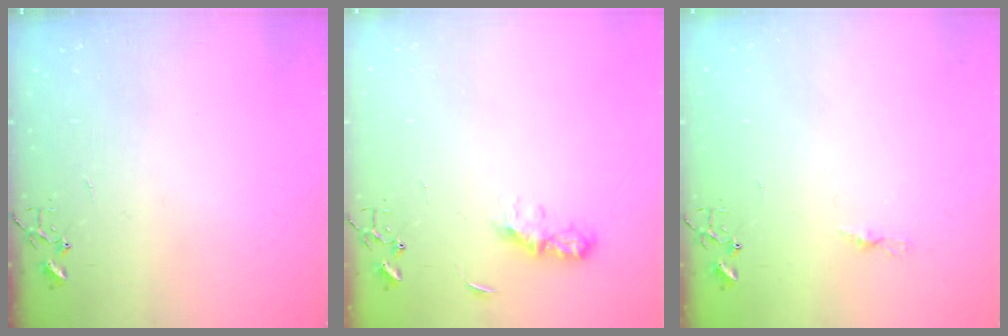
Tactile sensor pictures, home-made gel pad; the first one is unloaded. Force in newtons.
{"total": 6.4, "press": 6.3, "slide": 0.7}
{"total": 3.8, "press": 3.7, "slide": 0.3}